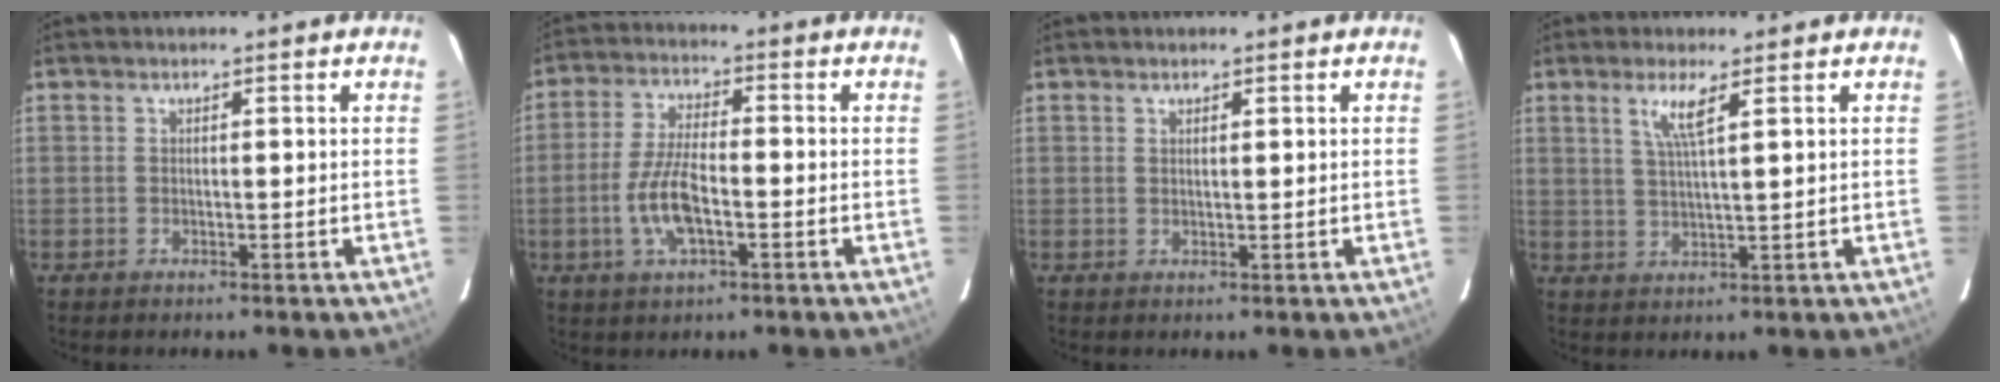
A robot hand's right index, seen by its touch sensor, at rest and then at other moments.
{"total": 8.7, "force": [-2.7, 3.1, 7.7], "torque": [-0.161, 0.000, -0.052]}
{"total": 0.8, "force": [0.6, 0.2, 0.4], "torque": [-0.006, 0.000, 0.011]}
{"total": 4.3, "force": [2.3, 0.0, 3.7], "torque": [-0.074, -0.003, 0.045]}